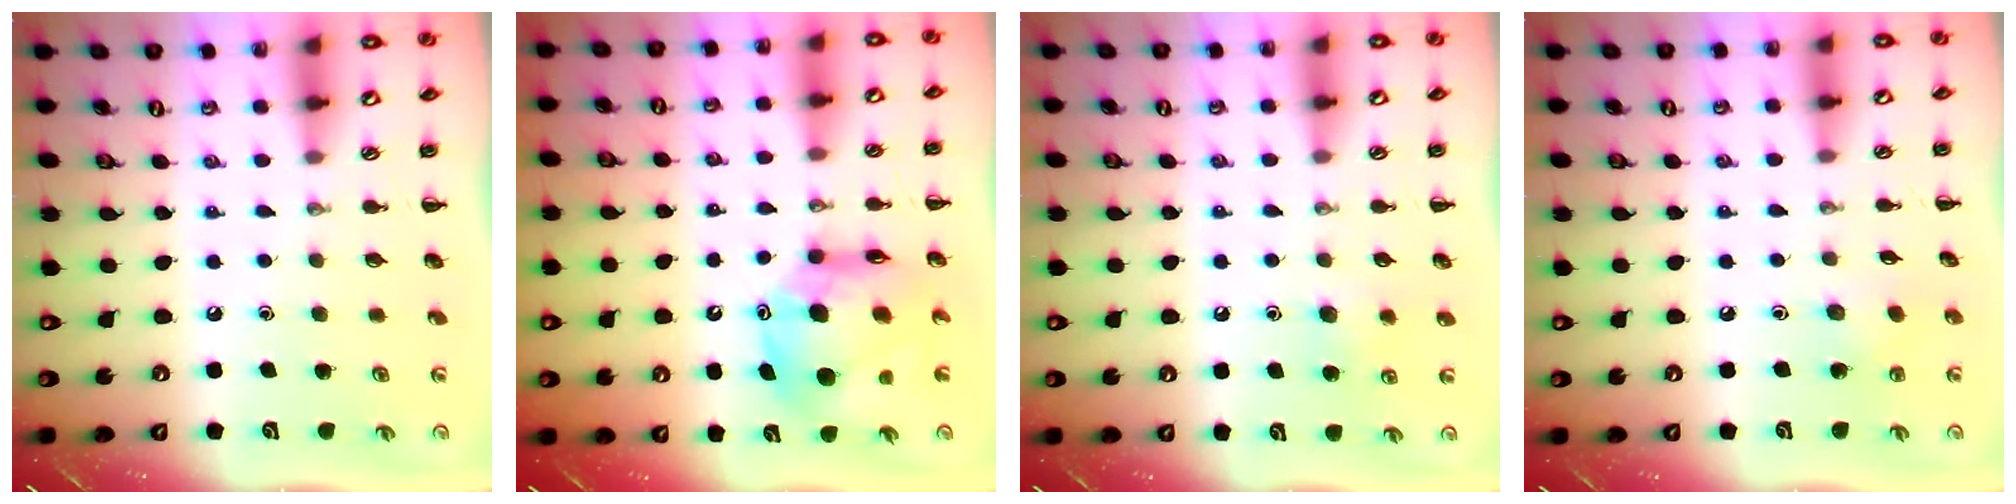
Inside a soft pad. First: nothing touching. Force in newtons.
{"total": 11.4, "press": 10.8, "slide": 3.5}
{"total": 5.7, "press": 5.3, "slide": 2.0}
{"total": 6.2, "press": 6.1, "slide": 1.2}